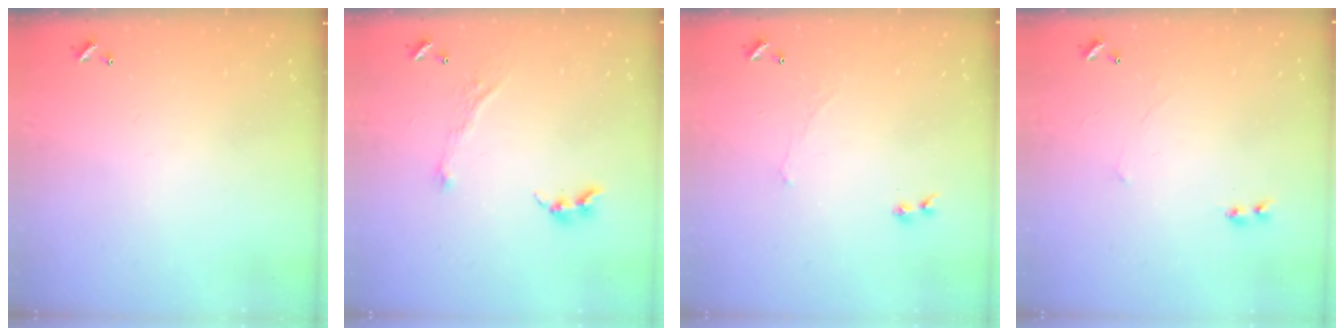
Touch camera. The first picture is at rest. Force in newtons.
{"total": 2.9, "press": 2.8, "slide": 0.4}
{"total": 1.5, "press": 1.4, "slide": 0.6}
{"total": 2.3, "press": 2.3, "slide": 0.3}